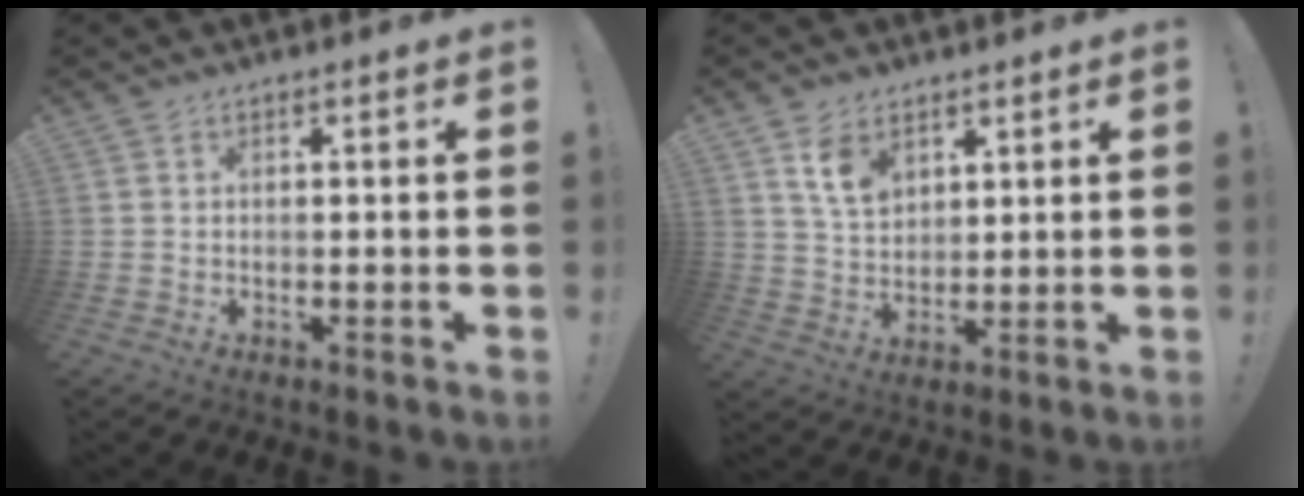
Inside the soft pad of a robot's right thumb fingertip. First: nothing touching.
{"total": 8.3, "force": [4.8, 5.3, 4.0], "torque": [-0.063, -0.021, 0.091]}